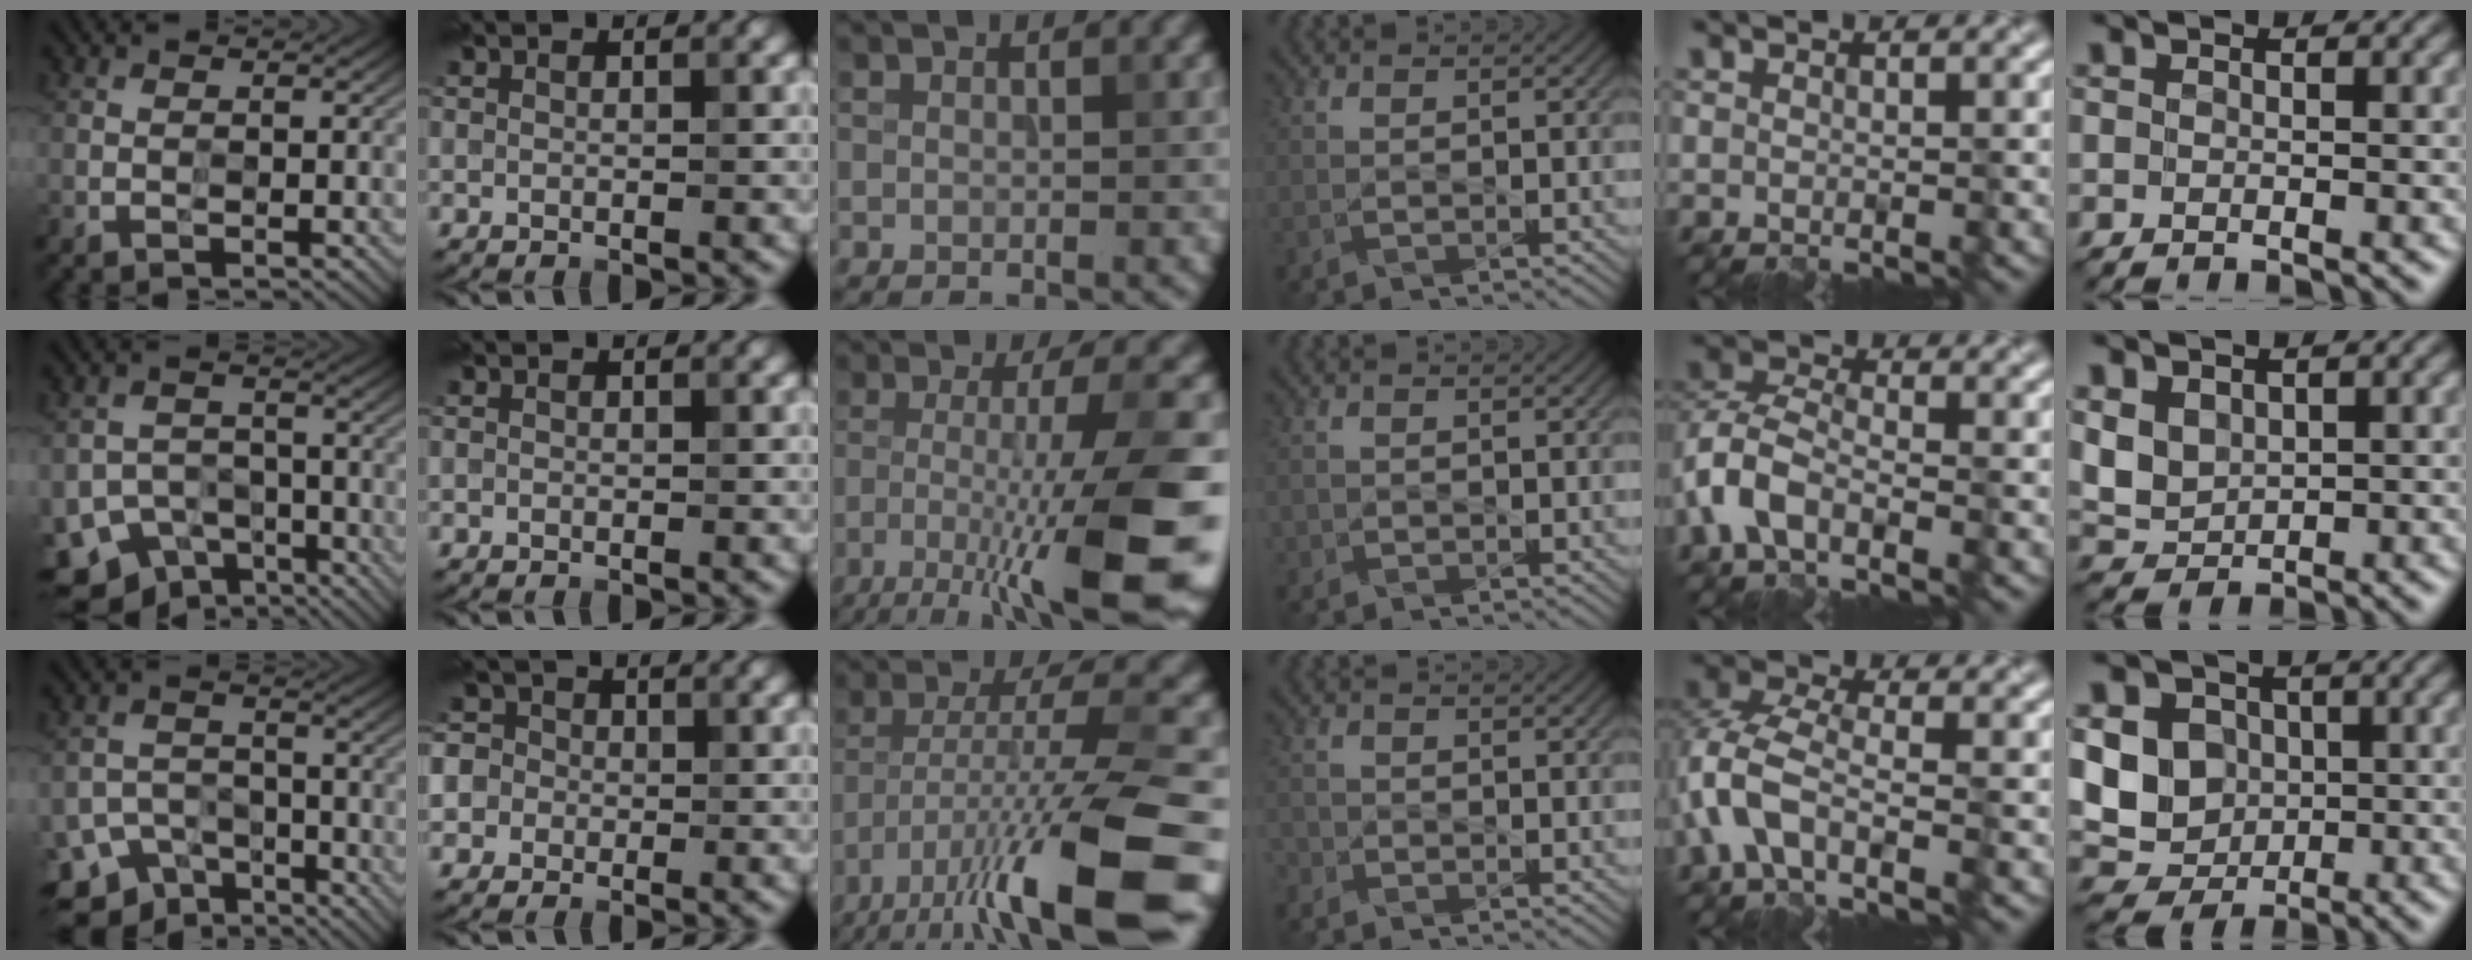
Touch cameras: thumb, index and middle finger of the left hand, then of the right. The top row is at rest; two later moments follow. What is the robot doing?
{"motion": "wipe", "object": "plastic plate"}